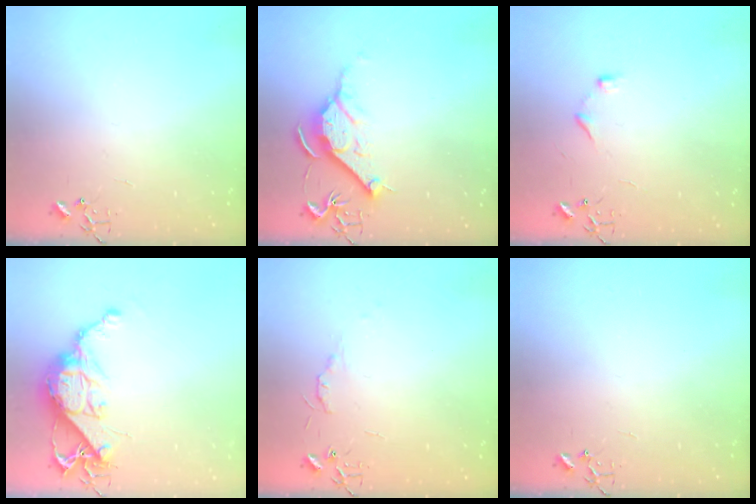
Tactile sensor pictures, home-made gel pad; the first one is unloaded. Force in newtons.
{"total": 11.4, "press": 11.4, "slide": 0.8}
{"total": 6.7, "press": 6.7, "slide": 0.7}
{"total": 12.8, "press": 12.7, "slide": 1.0}
{"total": 4.8, "press": 4.8, "slide": 0.7}
{"total": 0.0}